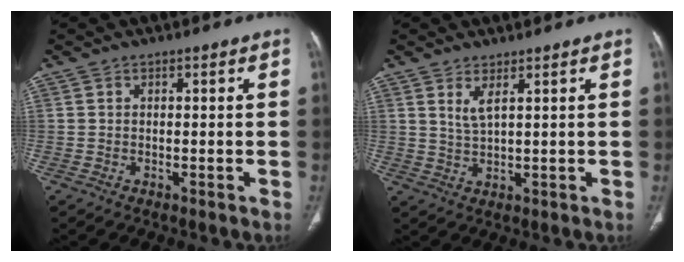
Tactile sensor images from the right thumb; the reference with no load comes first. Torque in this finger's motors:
{"motor_torque": [-0.31, 0.24, -0.07, -0.16, 0.04]}